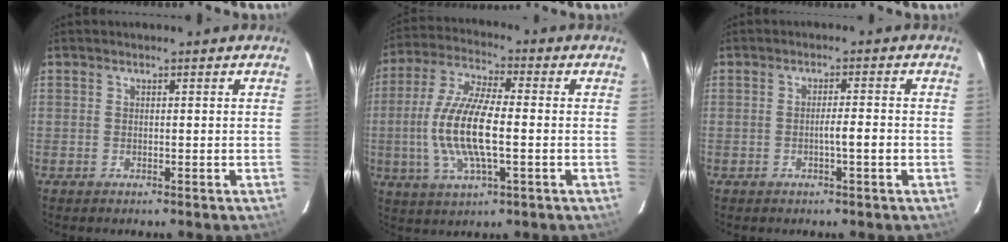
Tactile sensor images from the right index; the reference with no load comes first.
{"total": 13.0, "force": [-1.7, 3.8, 12.4], "torque": [-0.256, -0.004, -0.034]}
{"total": 2.7, "force": [-1.0, -0.1, 2.5], "torque": [-0.043, 0.002, -0.017]}